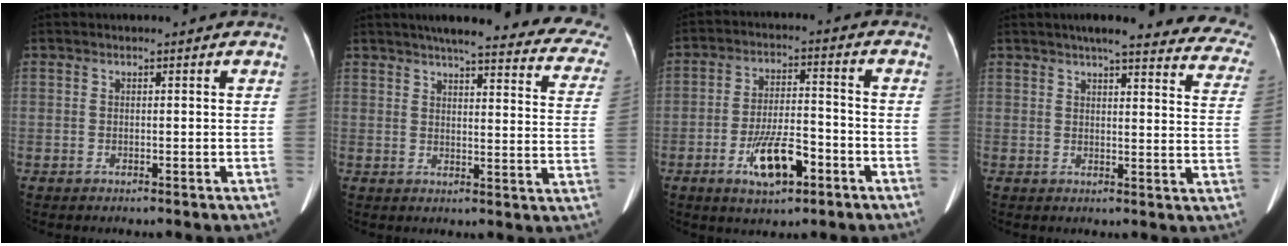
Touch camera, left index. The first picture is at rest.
{"total": 25.4, "force": [22.0, 3.4, 12.2], "torque": [-0.152, -0.036, 0.241]}
{"total": 8.9, "force": [-4.3, 2.9, 7.2], "torque": [-0.140, 0.001, -0.072]}
{"total": 23.4, "force": [20.6, 3.2, 10.5], "torque": [-0.122, -0.041, 0.220]}